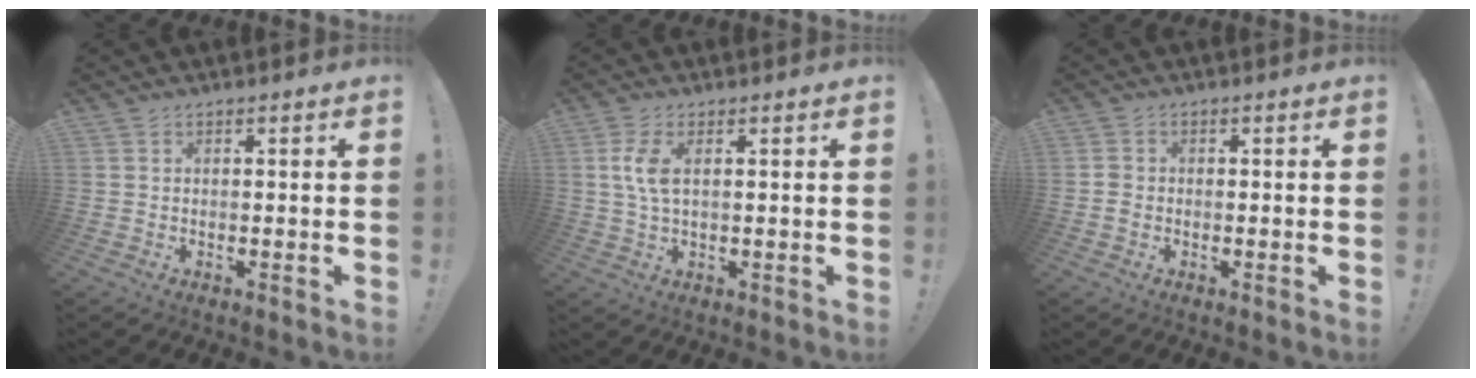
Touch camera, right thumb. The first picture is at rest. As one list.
[{"total": 5.8, "force": [1.2, 2.5, 5.0], "torque": [-0.101, -0.002, 0.018]}, {"total": 1.8, "force": [-0.6, 1.6, 0.7], "torque": [-0.013, 0.007, -0.011]}]